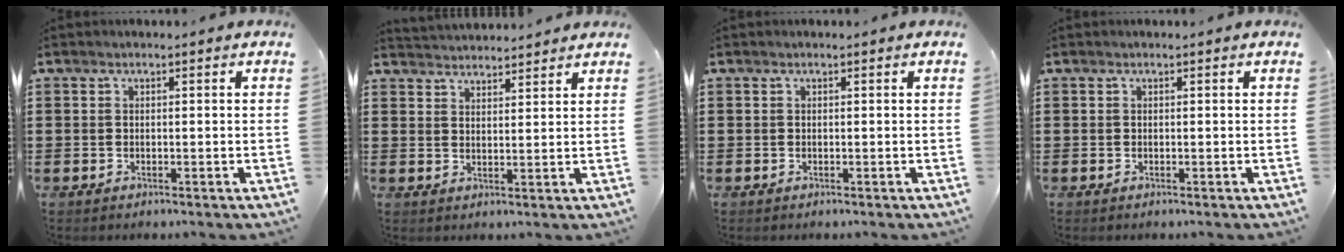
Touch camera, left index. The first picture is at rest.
{"total": 2.9, "force": [2.9, 0.0, -0.4], "torque": [-0.001, -0.011, 0.055]}
{"total": 0.0}
{"total": 0.0}